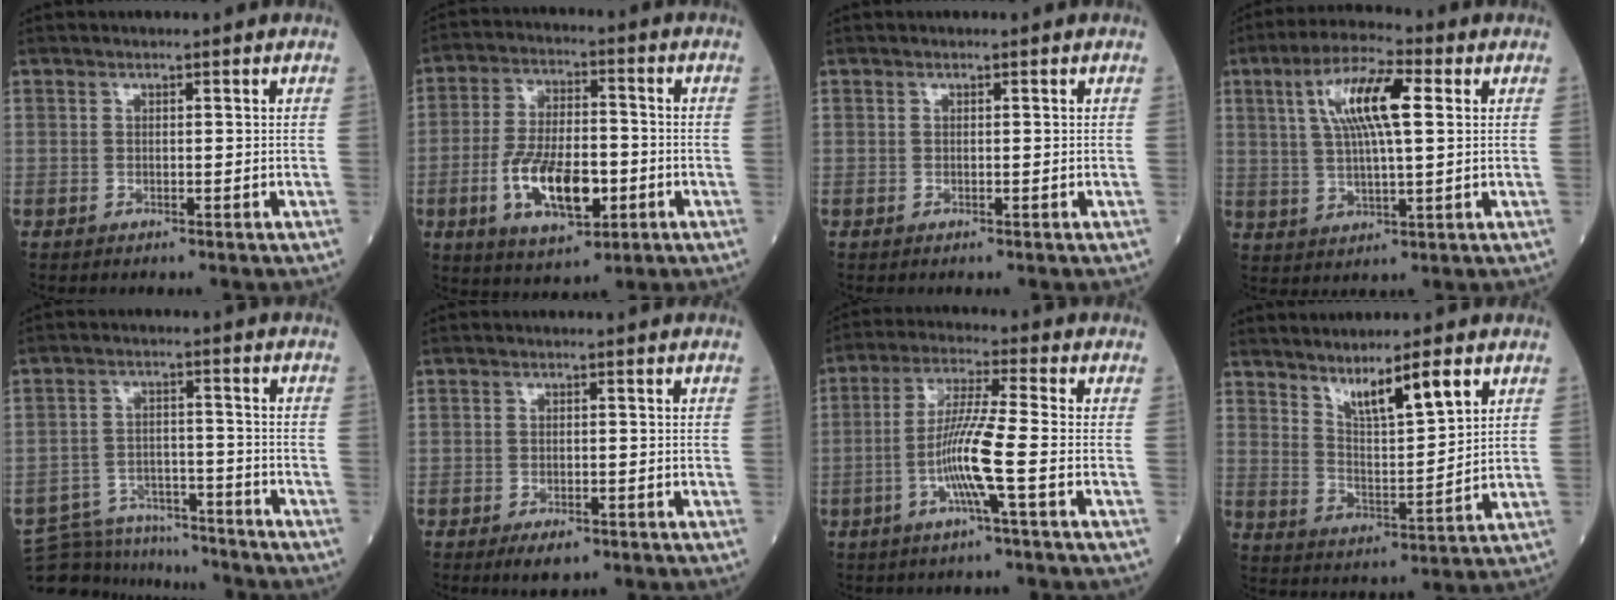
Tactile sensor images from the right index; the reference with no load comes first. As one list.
[{"total": 13.2, "force": [-4.1, 5.4, 11.4], "torque": [-0.224, -0.001, -0.066]}, {"total": 0.0}, {"total": 11.6, "force": [3.0, 2.9, 10.8], "torque": [-0.215, 0.019, 0.056]}, {"total": 14.4, "force": [-13.6, 4.0, 2.2], "torque": [-0.052, 0.021, -0.207]}, {"total": 4.1, "force": [-2.6, 2.0, 2.5], "torque": [-0.046, -0.006, -0.034]}, {"total": 9.3, "force": [-2.9, -0.3, 8.9], "torque": [-0.179, -0.003, -0.058]}, {"total": 8.9, "force": [5.6, 1.5, 6.8], "torque": [-0.130, -0.004, 0.106]}]